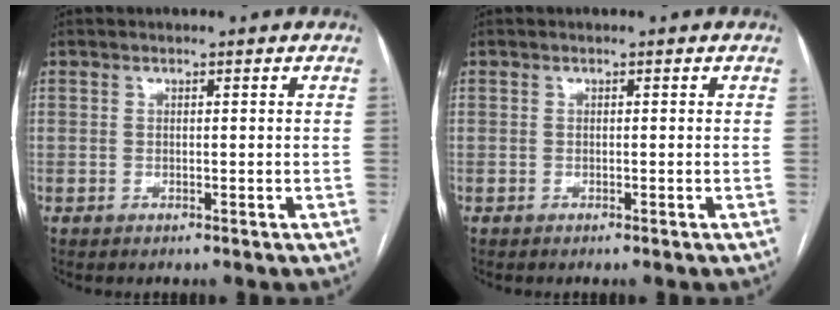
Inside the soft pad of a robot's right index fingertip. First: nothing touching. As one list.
[{"total": 0.0}]